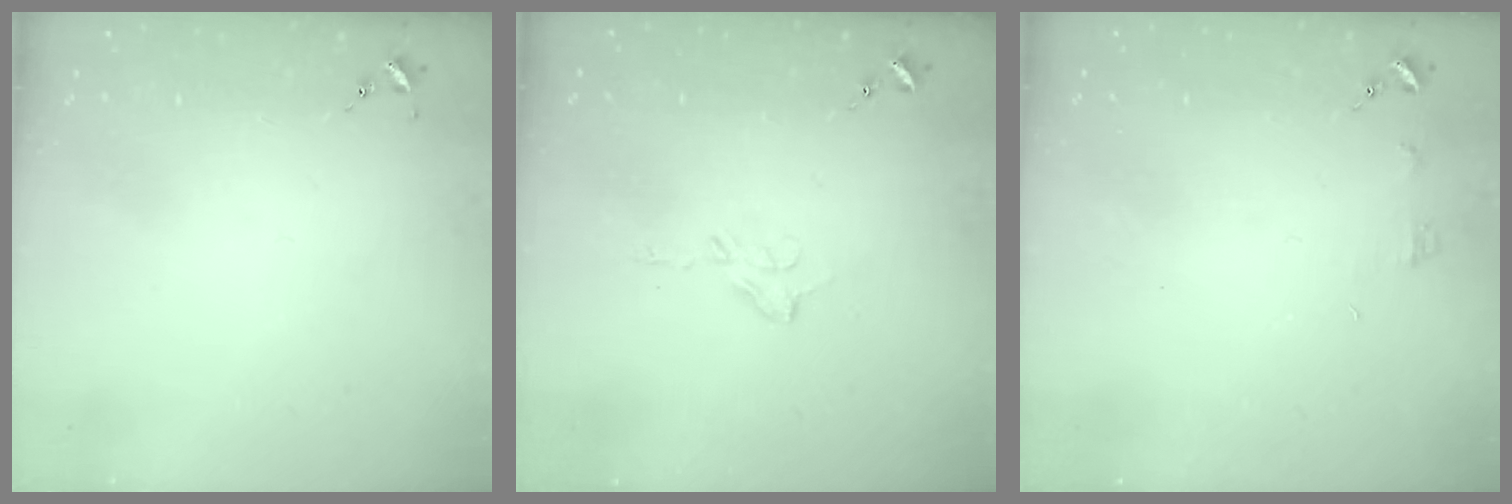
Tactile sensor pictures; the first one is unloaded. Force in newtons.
{"total": 5.5, "press": 5.5, "slide": 0.5}
{"total": 3.9, "press": 3.8, "slide": 0.5}